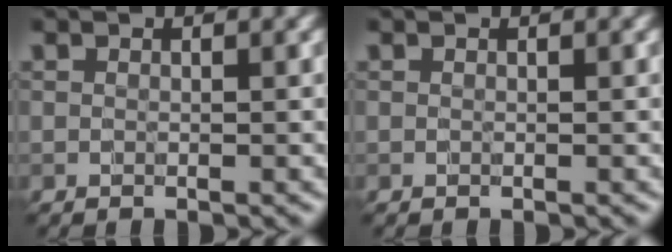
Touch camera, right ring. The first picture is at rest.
{"total": 0.0}